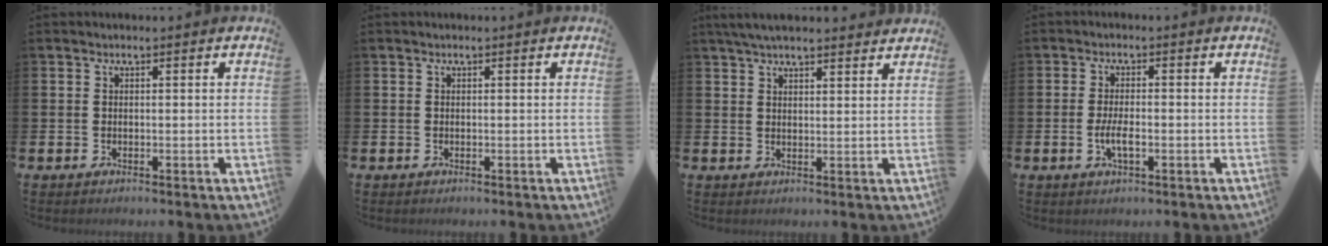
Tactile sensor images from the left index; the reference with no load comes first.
{"total": 0.0}
{"total": 4.3, "force": [4.0, 0.8, 1.5], "torque": [-0.038, -0.008, 0.074]}
{"total": 3.1, "force": [-0.8, 1.1, 2.8], "torque": [-0.053, -0.002, -0.019]}